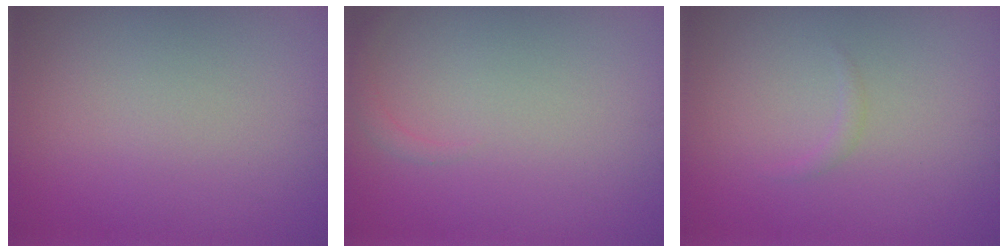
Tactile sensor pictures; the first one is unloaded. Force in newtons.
{"total": 0.8, "press": 0.8, "slide": 0.1}
{"total": 0.6, "press": 0.6, "slide": 0.0}